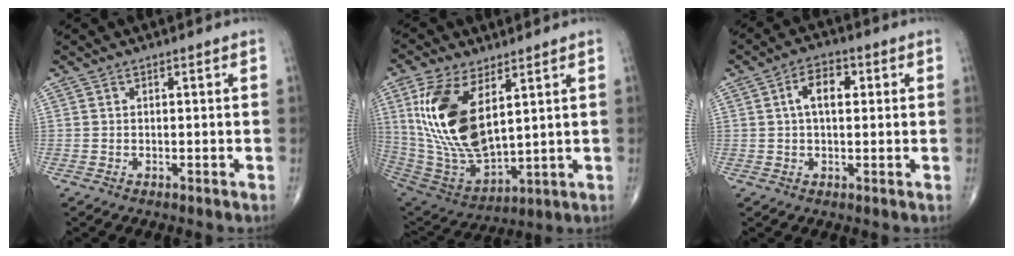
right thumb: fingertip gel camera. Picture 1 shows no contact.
{"total": 19.5, "force": [6.1, 9.4, 16.0], "torque": [-0.313, -0.029, 0.132]}
{"total": 6.3, "force": [1.3, 3.5, 5.1], "torque": [-0.084, 0.014, 0.017]}